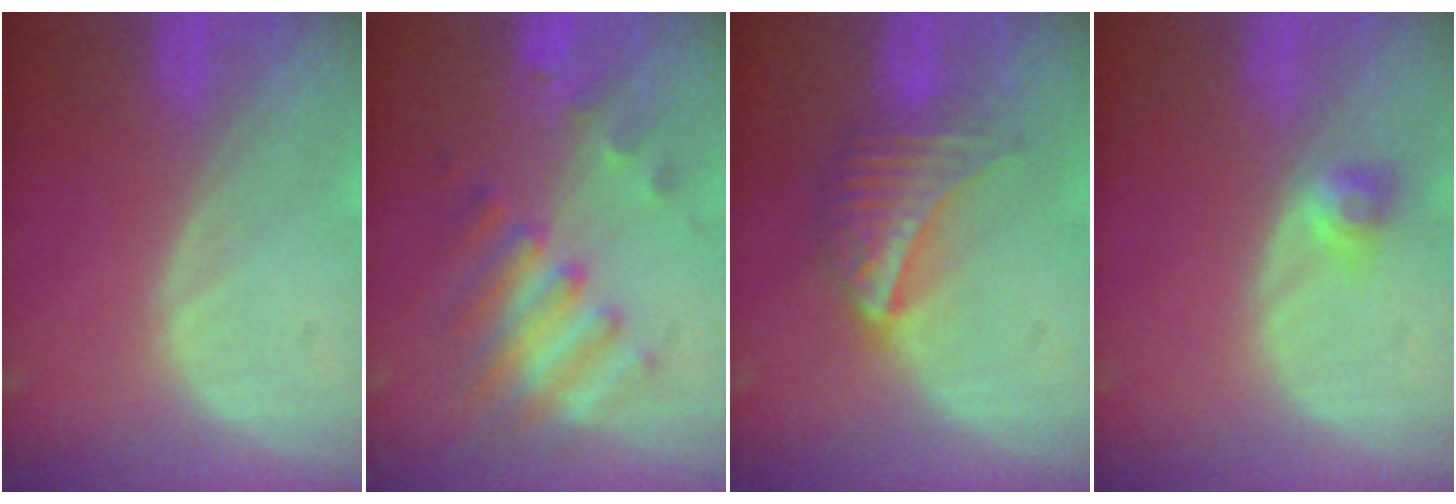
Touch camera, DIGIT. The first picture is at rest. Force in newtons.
{"total": 7.1, "press": 6.9, "slide": 1.7}
{"total": 7.3, "press": 6.3, "slide": 3.5}
{"total": 2.5, "press": 2.2, "slide": 1.3}